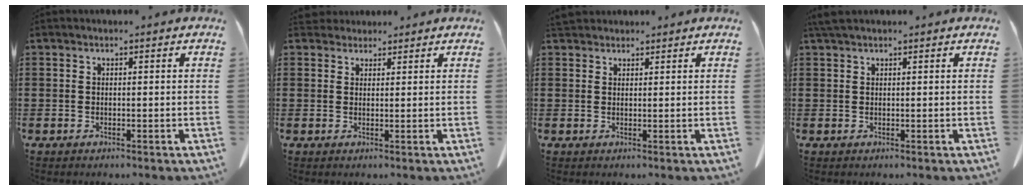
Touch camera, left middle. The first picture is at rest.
{"total": 2.2, "force": [2.0, 0.9, 0.3], "torque": [-0.004, -0.001, 0.039]}
{"total": 2.1, "force": [1.8, 0.8, 0.5], "torque": [-0.016, 0.002, 0.038]}
{"total": 1.4, "force": [1.2, 0.2, 0.8], "torque": [-0.019, 0.000, 0.023]}